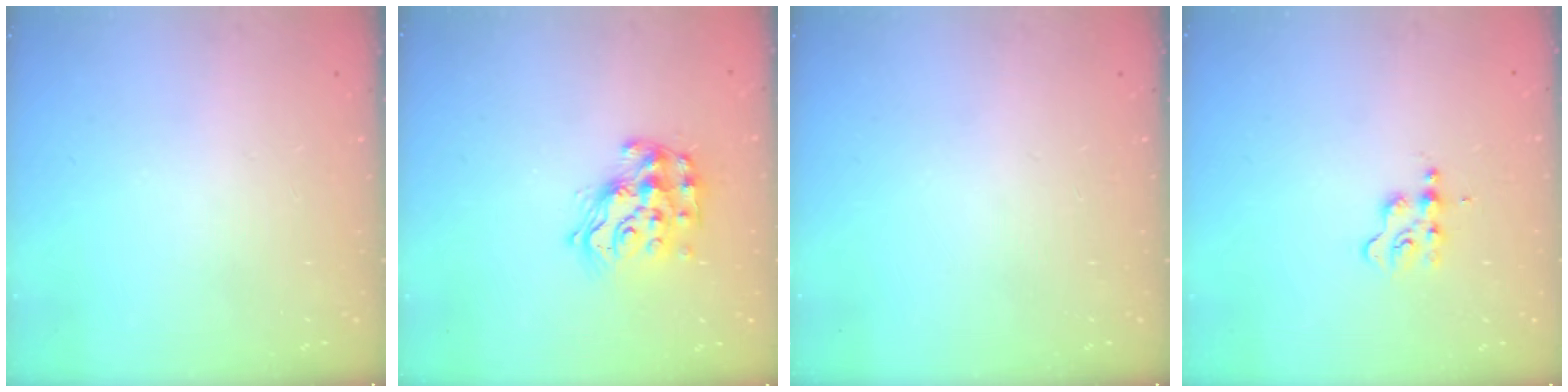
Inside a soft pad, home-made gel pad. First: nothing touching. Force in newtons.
{"total": 13.9, "press": 13.8, "slide": 1.0}
{"total": 0.0}
{"total": 2.4, "press": 2.4, "slide": 0.3}